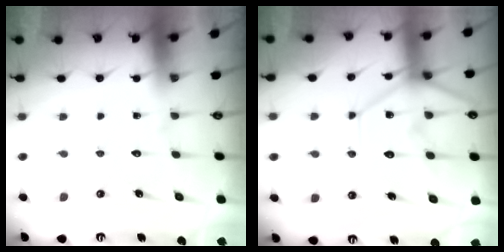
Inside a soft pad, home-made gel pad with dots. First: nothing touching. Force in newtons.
{"total": 15.7, "press": 15.6, "slide": 1.9}